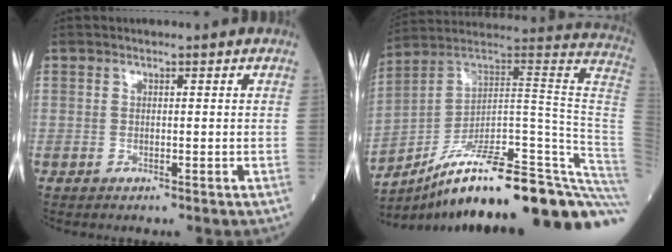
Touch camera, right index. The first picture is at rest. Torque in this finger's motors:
{"motor_torque": [-0.18, -0.84, 0.78, 0.21]}